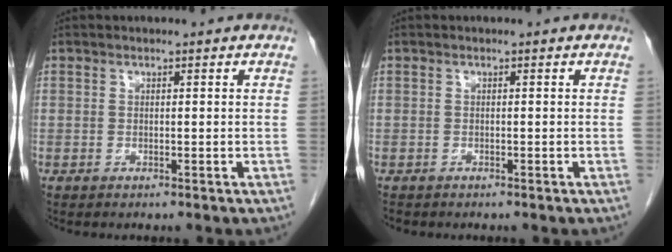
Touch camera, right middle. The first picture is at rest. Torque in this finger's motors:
{"motor_torque": [0.11, 0.09, 0.00, 0.00]}